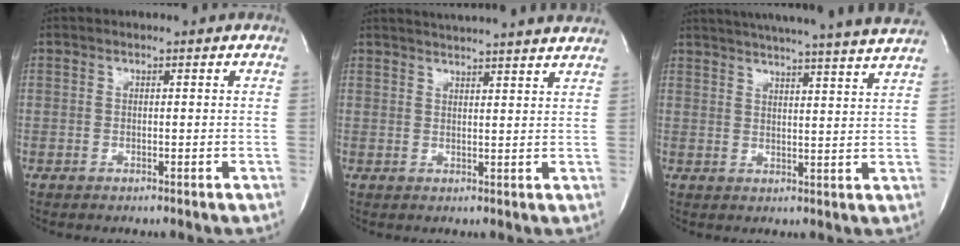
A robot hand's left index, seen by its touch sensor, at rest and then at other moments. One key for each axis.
{"total": 14.5, "fx": 13.6, "fy": -0.2, "fz": 4.9, "tx": -0.086, "ty": 0.001, "tz": 0.174}
{"total": 22.2, "fx": 20.3, "fy": -1.0, "fz": 9.0, "tx": -0.146, "ty": -0.021, "tz": 0.260}